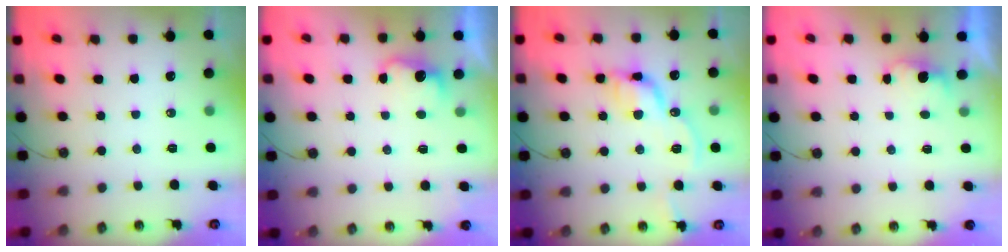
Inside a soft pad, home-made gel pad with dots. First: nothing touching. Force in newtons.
{"total": 3.5, "press": 3.4, "slide": 0.8}
{"total": 10.9, "press": 10.8, "slide": 1.2}
{"total": 1.1, "press": 0.8, "slide": 0.7}